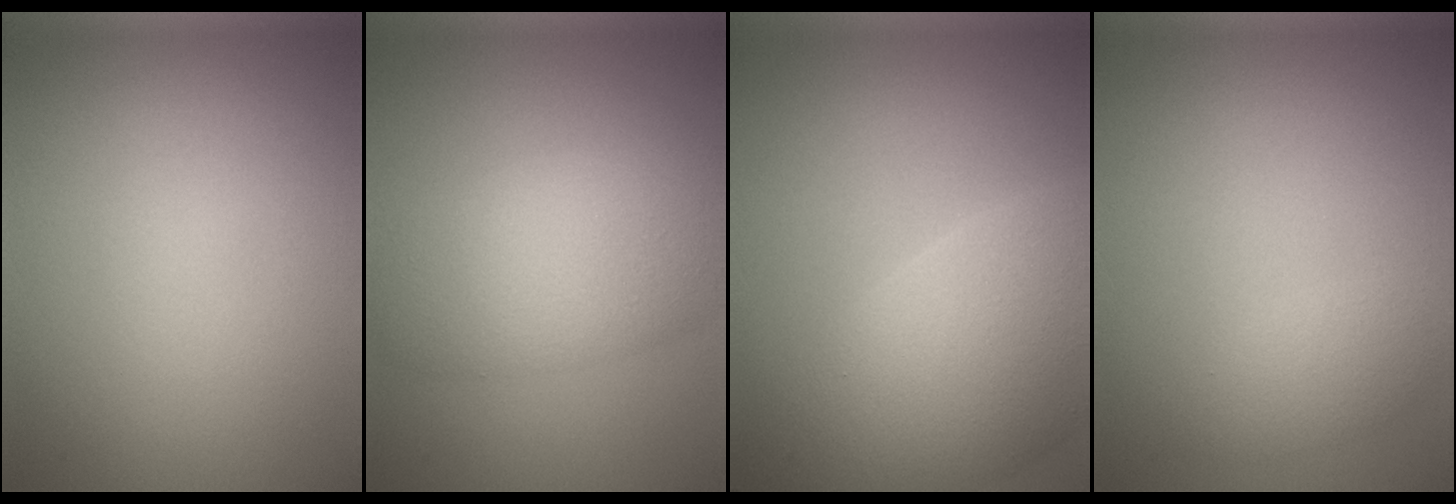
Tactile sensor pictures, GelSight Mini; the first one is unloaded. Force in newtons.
{"total": 6.2, "press": 6.2, "slide": 0.1}
{"total": 9.6, "press": 9.5, "slide": 0.7}
{"total": 1.8, "press": 1.8, "slide": 0.1}